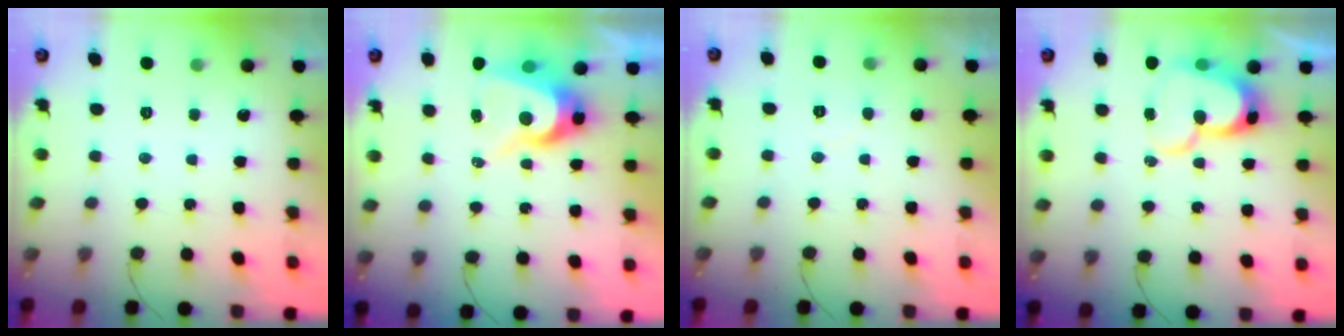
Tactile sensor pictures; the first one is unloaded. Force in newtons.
{"total": 9.9, "press": 9.9, "slide": 0.6}
{"total": 3.3, "press": 3.3, "slide": 0.2}
{"total": 14.5, "press": 14.4, "slide": 1.3}